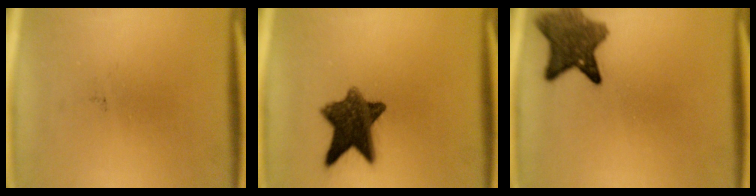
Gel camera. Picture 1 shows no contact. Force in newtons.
{"total": 10.4}
{"total": 7.8}